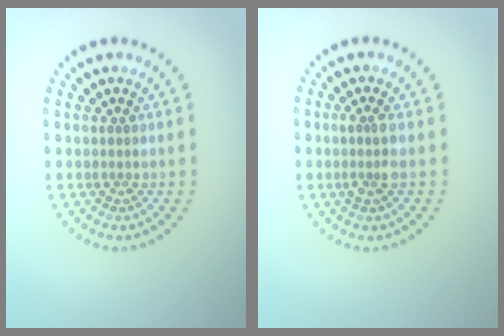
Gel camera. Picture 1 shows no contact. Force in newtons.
{"total": 1.8, "press": 1.5, "slide": 1.1}